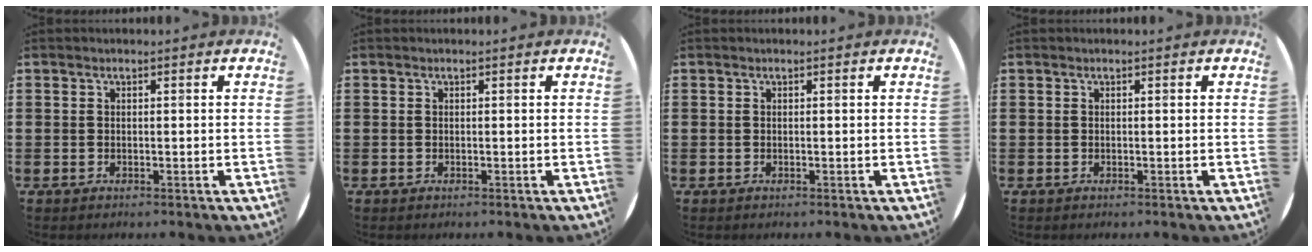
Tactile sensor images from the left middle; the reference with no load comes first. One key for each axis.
{"total": 0.0}
{"total": 0.0}
{"total": 0.0}